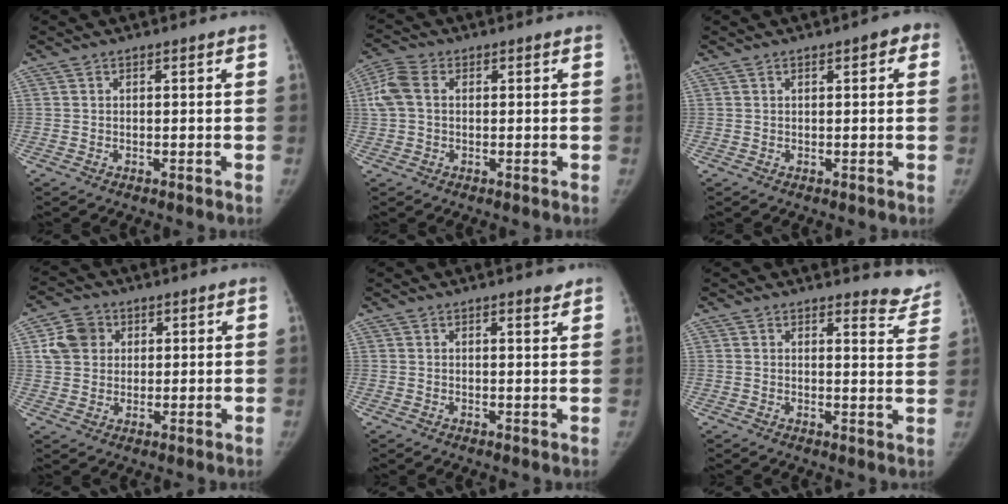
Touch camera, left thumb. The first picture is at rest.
{"total": 5.8, "force": [1.0, 4.0, 4.1], "torque": [-0.108, 0.020, 0.016]}
{"total": 2.6, "force": [0.9, 1.1, 2.2], "torque": [-0.021, 0.009, 0.008]}
{"total": 6.8, "force": [2.1, 5.8, 2.9], "torque": [-0.030, -0.001, 0.037]}
{"total": 2.0, "force": [1.6, 0.4, 1.2], "torque": [-0.014, -0.011, 0.022]}
{"total": 6.6, "force": [6.4, 1.6, 0.3], "torque": [0.025, -0.056, 0.055]}